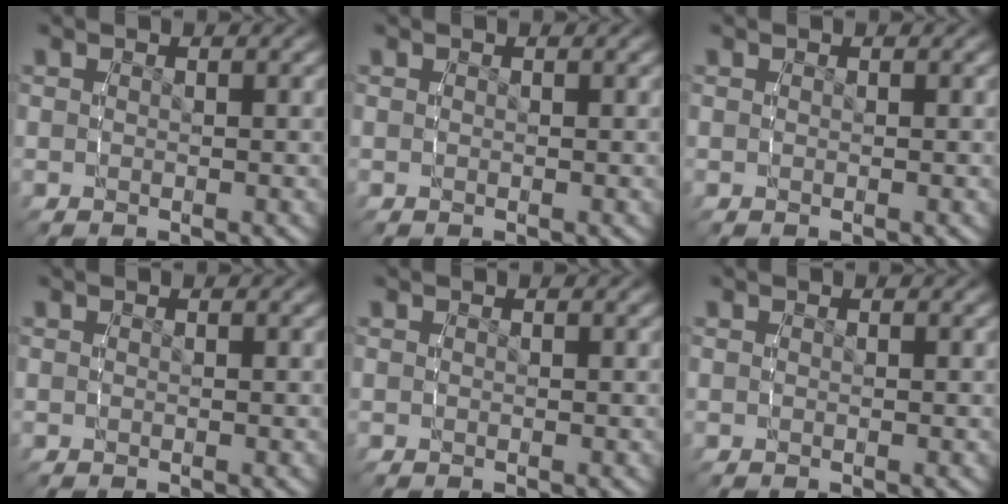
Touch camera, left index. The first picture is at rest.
{"total": 0.0}
{"total": 0.0}
{"total": 0.0}
{"total": 0.0}
{"total": 0.0}